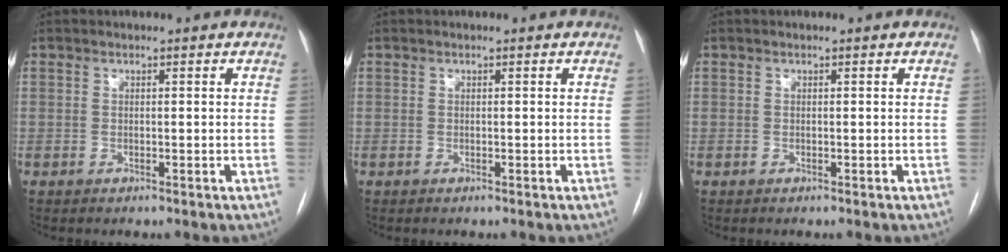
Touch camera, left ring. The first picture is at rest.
{"total": 0.0}
{"total": 0.0}